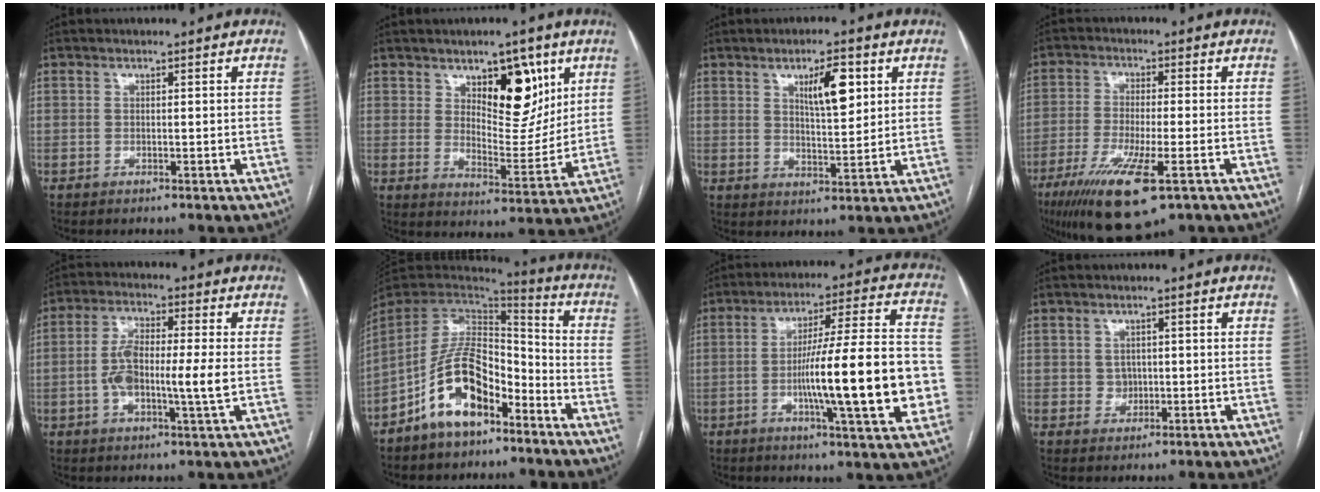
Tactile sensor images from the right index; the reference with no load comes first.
{"total": 10.8, "force": [5.3, 4.9, 8.0], "torque": [-0.112, -0.005, 0.092]}
{"total": 7.1, "force": [3.0, 1.8, 6.1], "torque": [-0.102, 0.002, 0.051]}
{"total": 13.3, "force": [-7.2, 2.4, 10.9], "torque": [-0.205, -0.037, -0.121]}
{"total": 9.7, "force": [-0.9, 1.6, 9.5], "torque": [-0.184, 0.010, -0.022]}
{"total": 13.0, "force": [-6.8, 6.2, 9.1], "torque": [-0.178, 0.018, -0.122]}
{"total": 19.6, "force": [-3.5, 1.7, 19.2], "torque": [-0.274, 0.014, -0.048]}
{"total": 2.1, "force": [0.2, 1.9, 0.9], "torque": [-0.013, 0.000, 0.007]}